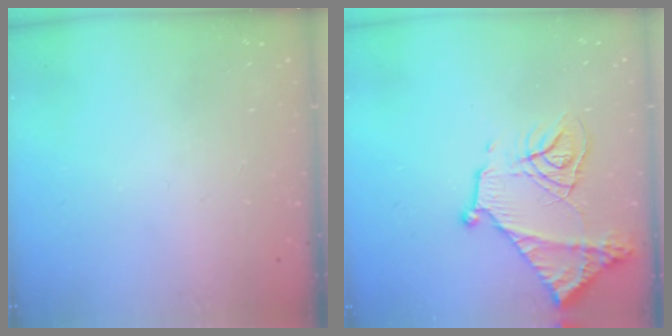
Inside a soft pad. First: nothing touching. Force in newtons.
{"total": 18.2, "press": 18.2, "slide": 1.1}